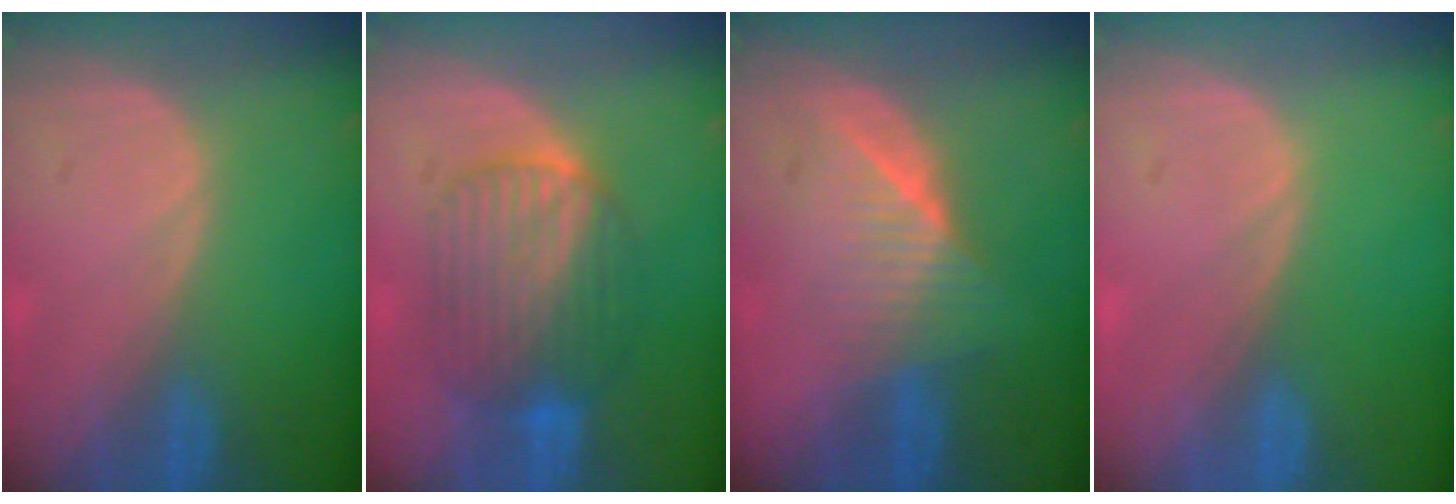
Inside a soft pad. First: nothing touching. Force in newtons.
{"total": 7.9, "press": 7.9, "slide": 0.2}
{"total": 6.3, "press": 6.0, "slide": 2.0}
{"total": 0.0}